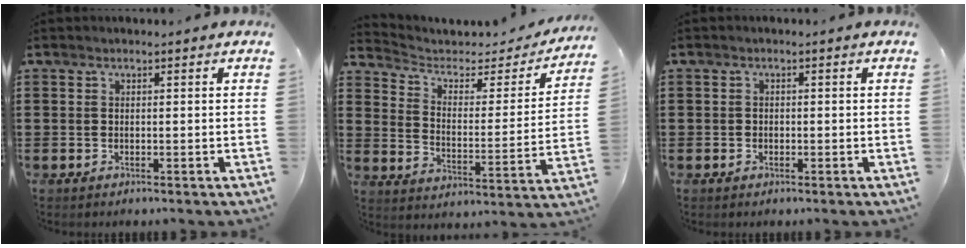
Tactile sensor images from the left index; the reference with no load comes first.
{"total": 3.7, "force": [2.8, 1.9, 1.4], "torque": [-0.047, -0.018, 0.041]}
{"total": 0.7, "force": [-0.3, 0.7, 0.0], "torque": [-0.004, 0.003, -0.007]}